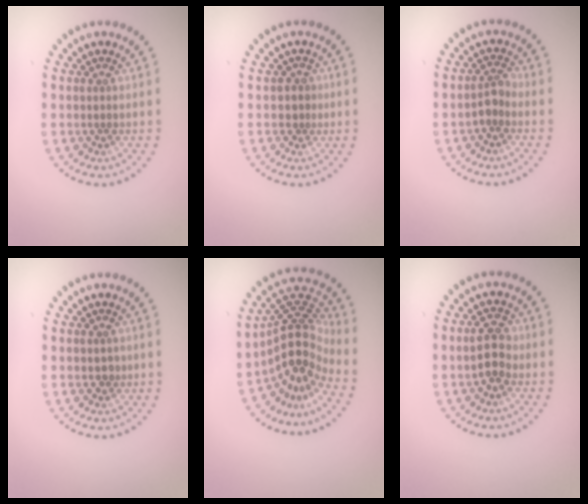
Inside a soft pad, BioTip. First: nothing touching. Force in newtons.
{"total": 0.9, "press": 0.7, "slide": 0.6}
{"total": 1.7, "press": 1.4, "slide": 0.9}
{"total": 0.8, "press": 0.8, "slide": 0.2}
{"total": 5.2, "press": 3.7, "slide": 3.7}
{"total": 2.8, "press": 2.8, "slide": 0.3}